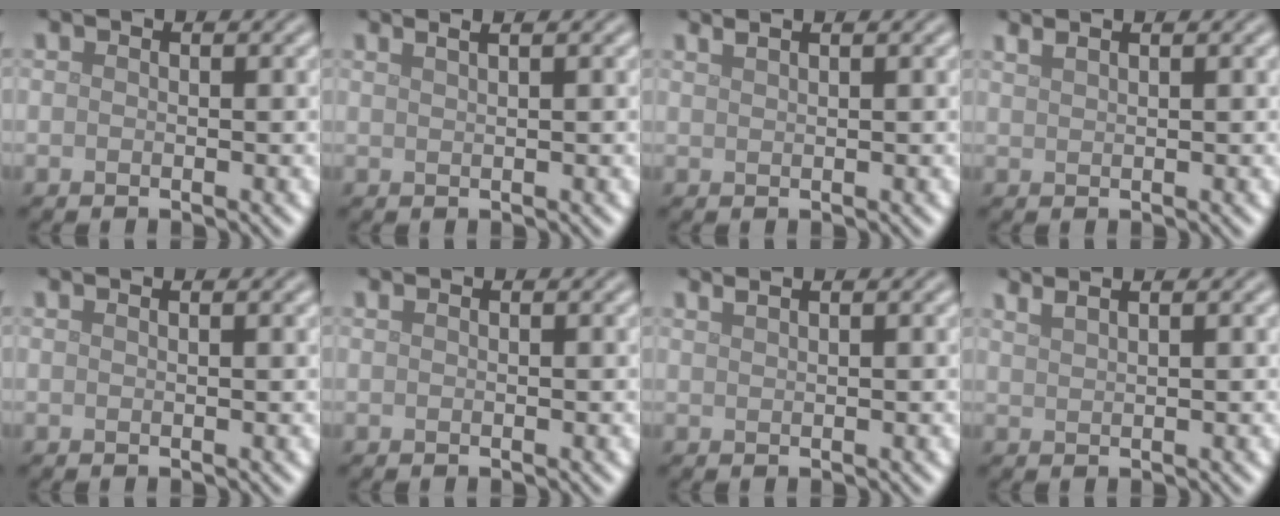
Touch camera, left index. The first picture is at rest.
{"total": 3.1, "force": [2.1, 1.4, 1.9], "torque": [-0.004, 0.019, -0.001]}
{"total": 2.4, "force": [1.8, 1.0, 1.3], "torque": [-0.002, 0.006, 0.004]}
{"total": 2.3, "force": [1.7, 0.9, 1.3], "torque": [-0.005, 0.005, 0.007]}
{"total": 2.1, "force": [1.2, 0.9, 1.4], "torque": [-0.002, 0.000, -0.008]}
{"total": 0.5, "force": [0.4, 0.2, 0.3], "torque": [-0.004, 0.003, 0.004]}
{"total": 2.4, "force": [1.8, 1.0, 1.3], "torque": [-0.002, 0.007, 0.004]}
{"total": 3.3, "force": [2.4, 1.3, 1.9], "torque": [-0.007, 0.018, 0.010]}